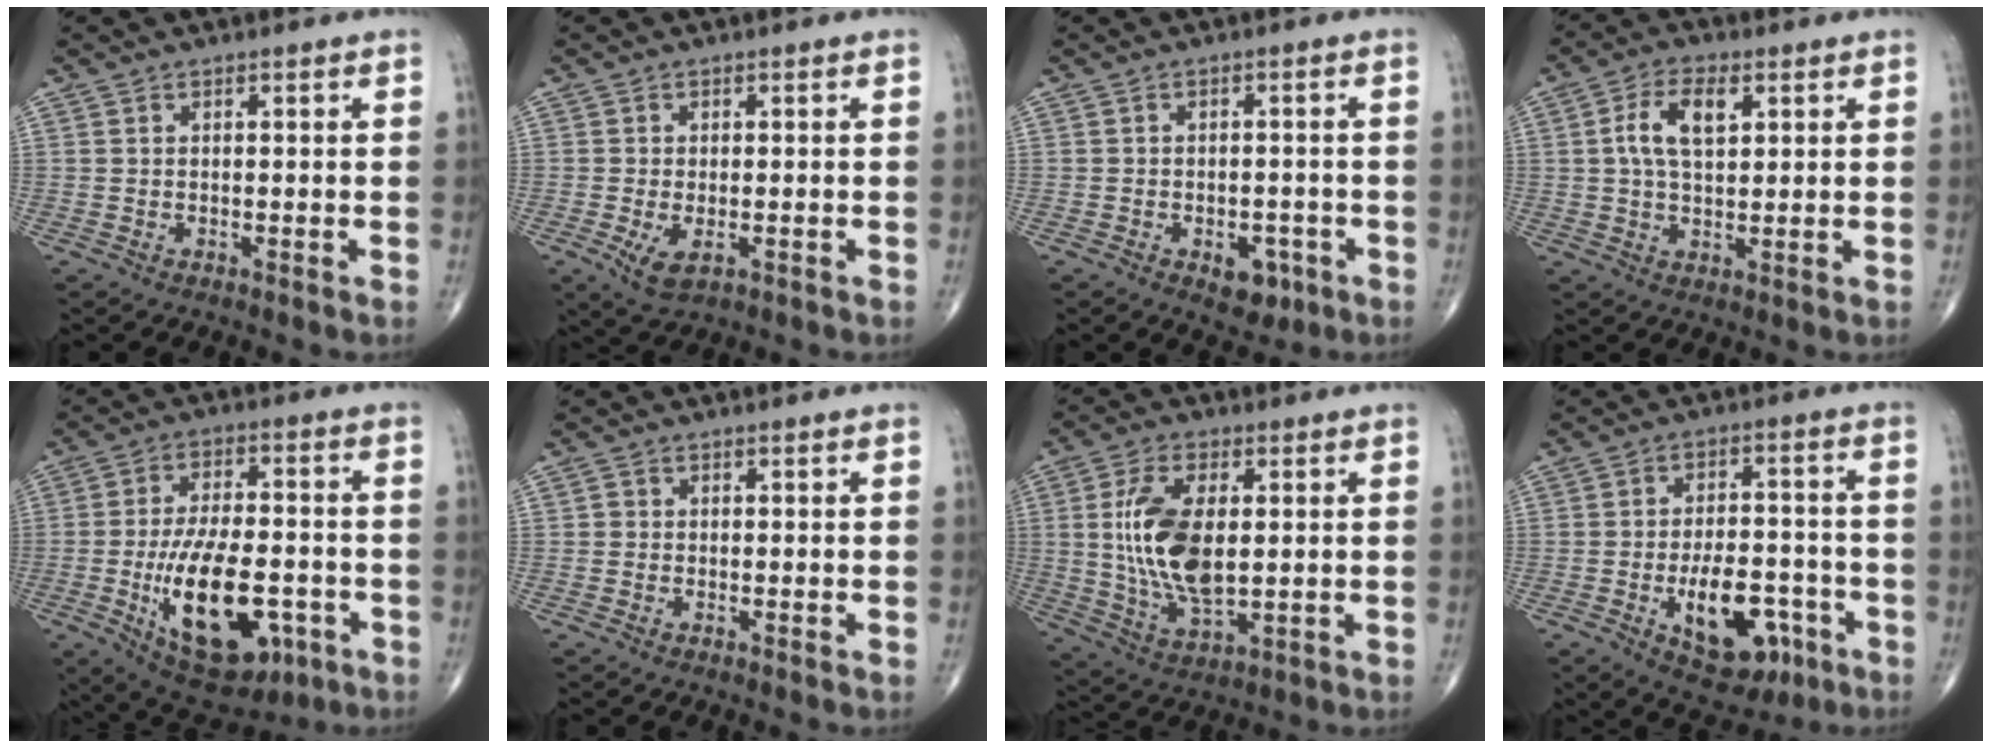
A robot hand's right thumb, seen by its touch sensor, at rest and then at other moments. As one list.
[{"total": 4.2, "force": [-1.3, 2.1, 3.4], "torque": [-0.064, -0.012, -0.016]}, {"total": 5.0, "force": [-2.3, 3.1, 3.2], "torque": [-0.022, 0.011, -0.024]}, {"total": 7.6, "force": [2.4, 3.2, 6.5], "torque": [-0.132, 0.001, 0.045]}, {"total": 19.3, "force": [-5.8, 9.4, 15.9], "torque": [-0.250, 0.013, -0.076]}, {"total": 0.9, "force": [-0.1, 0.8, 0.2], "torque": [0.001, 0.003, -0.003]}, {"total": 14.6, "force": [1.4, 7.4, 12.5], "torque": [-0.244, -0.013, 0.034]}, {"total": 13.8, "force": [-5.2, 7.4, 10.4], "torque": [-0.126, 0.027, -0.068]}]